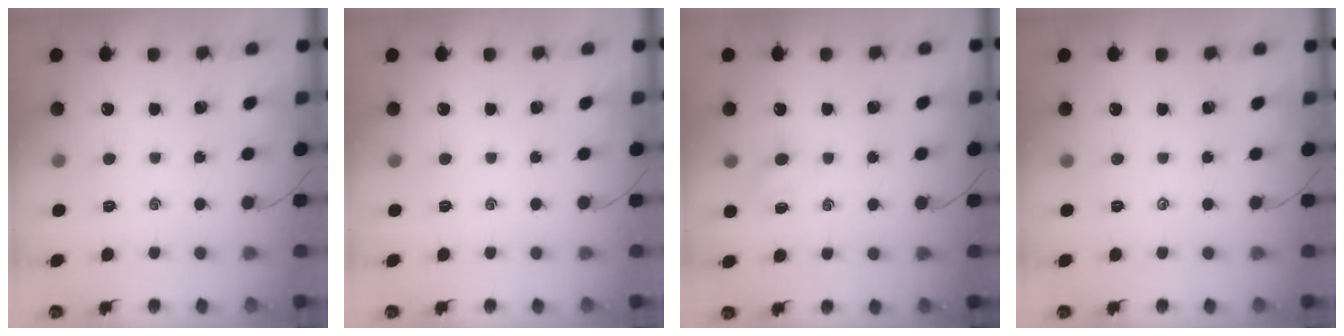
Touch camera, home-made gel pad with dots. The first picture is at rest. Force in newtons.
{"total": 0.0}
{"total": 2.3, "press": 2.2, "slide": 0.7}
{"total": 0.0}